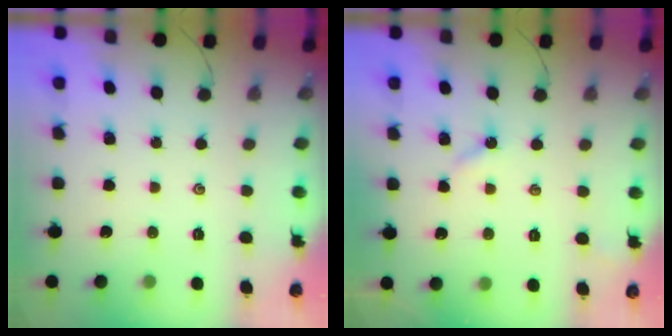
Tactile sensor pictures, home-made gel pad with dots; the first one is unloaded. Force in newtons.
{"total": 2.0, "press": 2.0, "slide": 0.3}